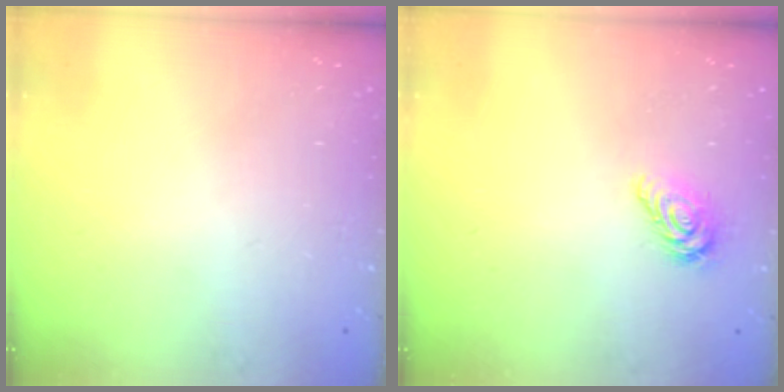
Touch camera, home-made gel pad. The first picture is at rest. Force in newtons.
{"total": 6.8, "press": 6.8, "slide": 0.1}